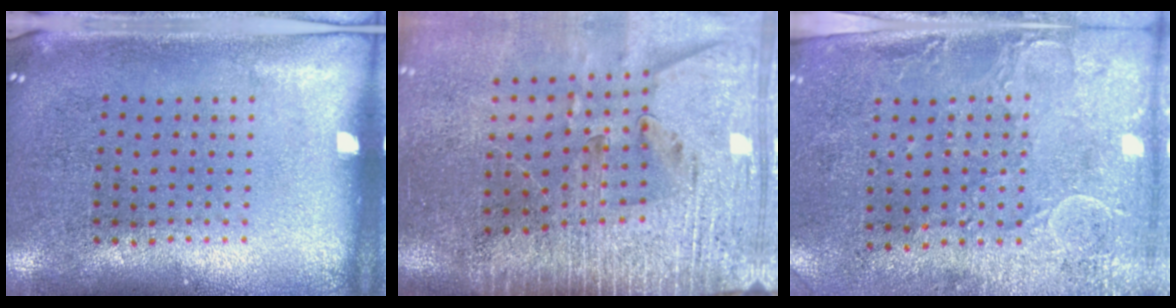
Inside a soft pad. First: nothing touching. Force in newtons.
{"total": 3.7, "press": 3.2, "slide": 1.9}
{"total": 3.0, "press": 2.3, "slide": 1.9}